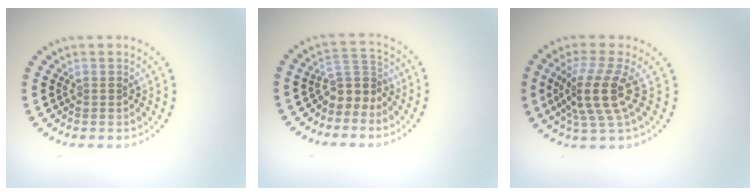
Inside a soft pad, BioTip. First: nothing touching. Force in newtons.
{"total": 2.8, "press": 2.0, "slide": 2.0}
{"total": 4.4, "press": 3.4, "slide": 2.8}